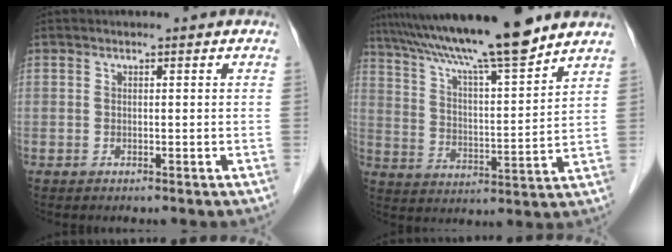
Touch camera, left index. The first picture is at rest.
{"total": 17.0, "force": [14.1, 0.2, 9.4], "torque": [-0.161, 0.008, 0.232]}